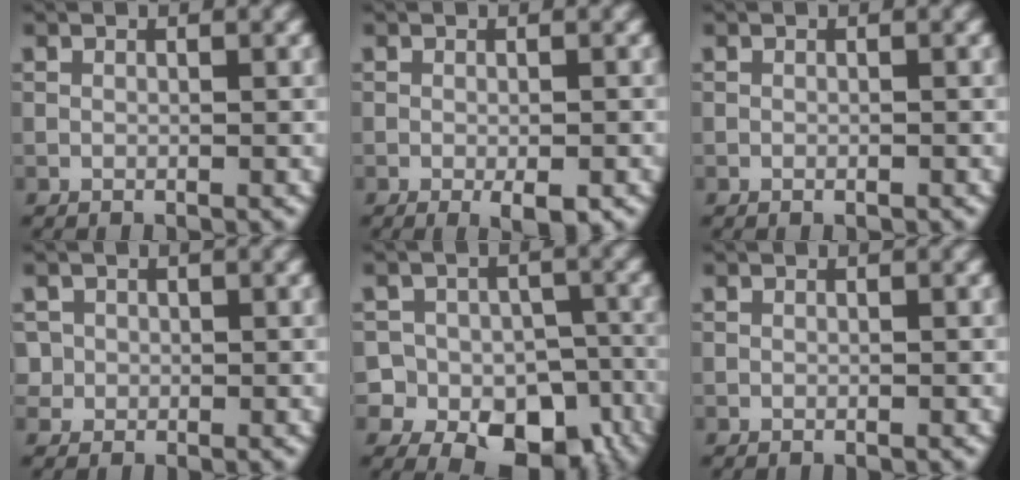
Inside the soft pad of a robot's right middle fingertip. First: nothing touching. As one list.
[{"total": 2.3, "force": [-1.1, 0.6, 1.9], "torque": [-0.029, -0.006, -0.015]}, {"total": 0.5, "force": [-0.3, 0.2, 0.4], "torque": [-0.005, -0.002, -0.003]}, {"total": 1.5, "force": [0.1, 1.5, 0.2], "torque": [0.004, -0.001, 0.007]}, {"total": 11.5, "force": [-5.9, 8.8, 4.3], "torque": [-0.045, -0.016, -0.105]}, {"total": 0.0}]